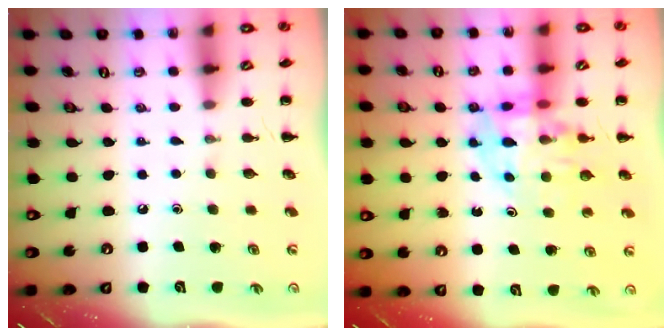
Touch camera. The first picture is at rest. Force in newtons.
{"total": 10.2, "press": 9.8, "slide": 3.0}